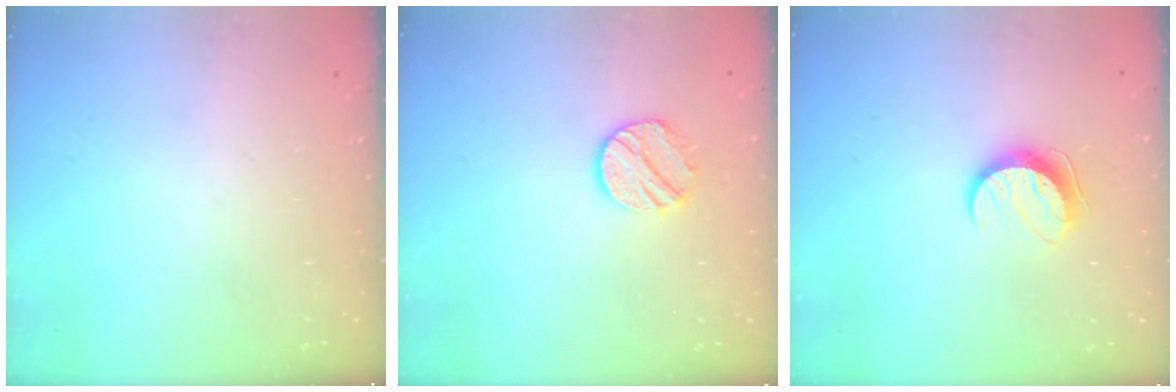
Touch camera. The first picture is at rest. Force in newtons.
{"total": 9.4, "press": 9.4, "slide": 0.2}
{"total": 9.4, "press": 9.4, "slide": 0.6}